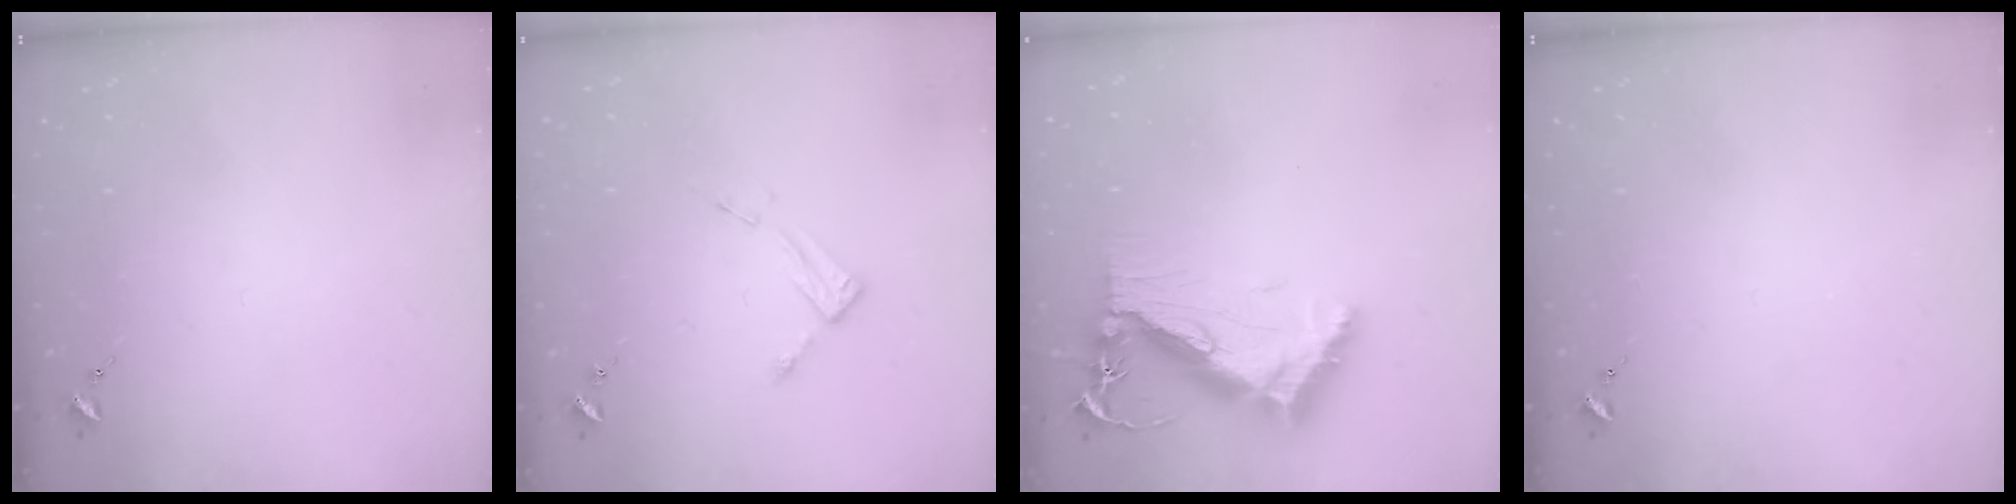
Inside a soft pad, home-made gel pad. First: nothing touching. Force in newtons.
{"total": 4.4, "press": 4.4, "slide": 0.2}
{"total": 13.5, "press": 13.4, "slide": 1.2}
{"total": 0.0}